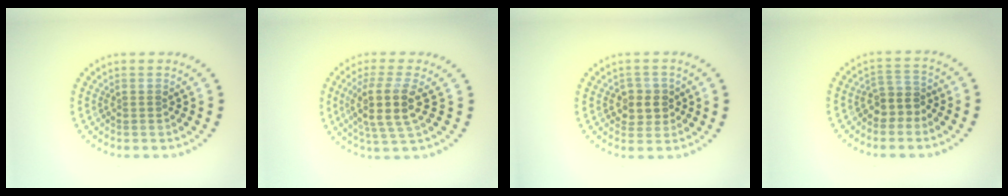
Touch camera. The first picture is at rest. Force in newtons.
{"total": 4.2, "press": 3.5, "slide": 2.2}
{"total": 2.4, "press": 2.3, "slide": 0.7}
{"total": 2.6, "press": 2.1, "slide": 1.6}